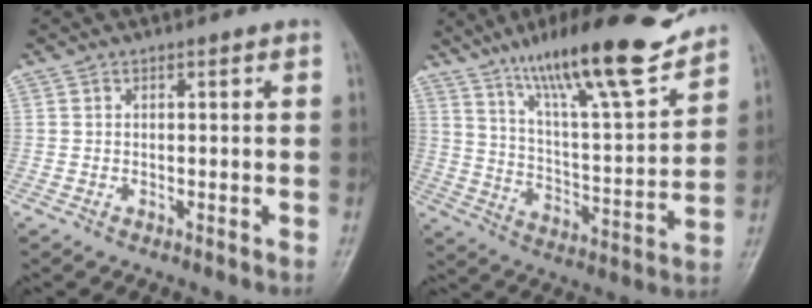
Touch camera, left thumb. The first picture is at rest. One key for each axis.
{"total": 20.8, "fx": 15.5, "fy": 3.1, "fz": 13.5, "tx": -0.190, "ty": -0.073, "tz": 0.260}